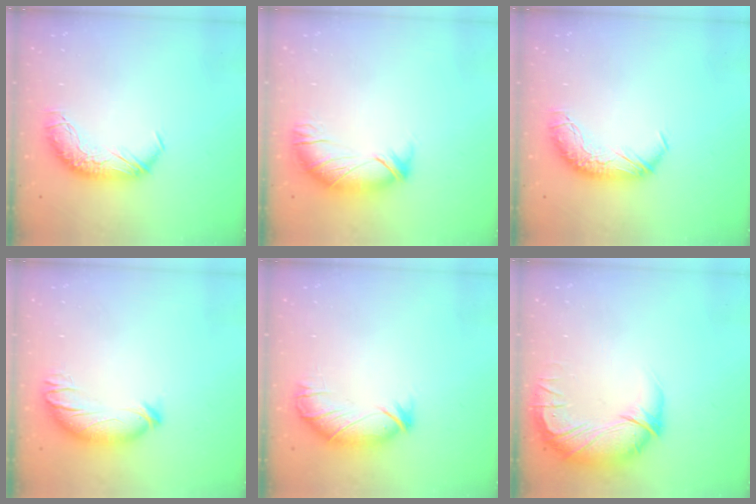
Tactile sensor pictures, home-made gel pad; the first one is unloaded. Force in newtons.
{"total": 2.4, "press": 1.9, "slide": 1.5}
{"total": 0.0}
{"total": 3.5, "press": 3.3, "slide": 1.3}
{"total": 2.7, "press": 2.6, "slide": 0.9}
{"total": 2.9, "press": 0.1, "slide": 2.9}